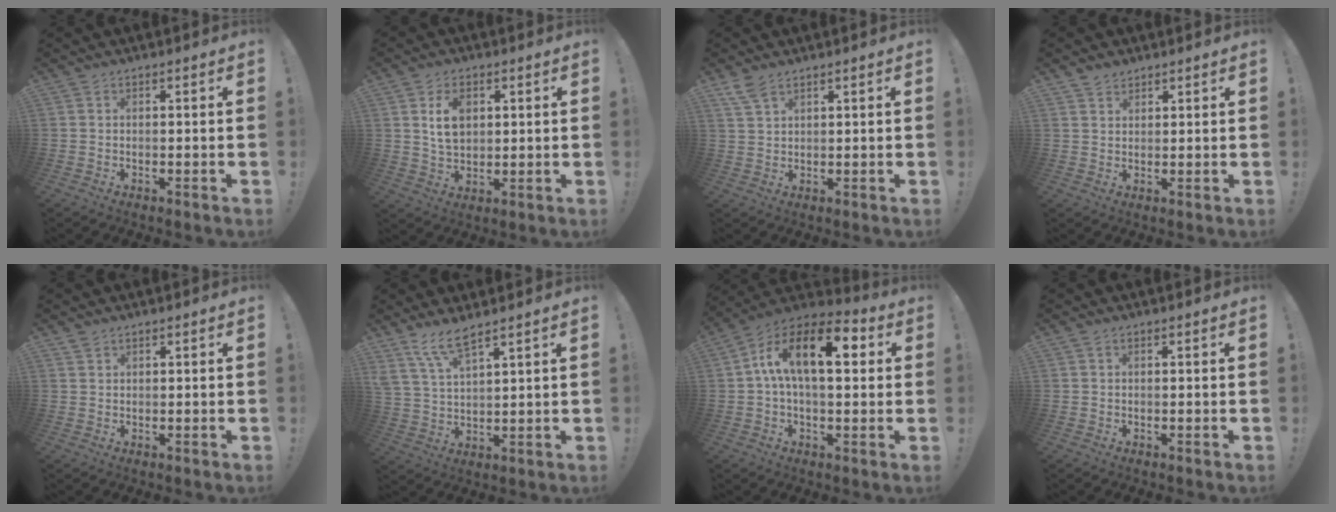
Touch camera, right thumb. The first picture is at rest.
{"total": 7.8, "force": [2.4, 5.4, 5.1], "torque": [-0.070, -0.001, 0.044]}
{"total": 4.7, "force": [3.5, 1.8, 2.5], "torque": [-0.053, -0.013, 0.068]}
{"total": 2.7, "force": [2.2, 1.4, 0.4], "torque": [-0.005, -0.013, 0.041]}
{"total": 1.2, "force": [1.0, 0.5, 0.3], "torque": [0.001, -0.005, 0.019]}
{"total": 8.2, "force": [6.5, 2.0, 4.5], "torque": [-0.094, -0.030, 0.123]}
{"total": 16.3, "force": [3.6, 7.6, 13.9], "torque": [-0.248, 0.003, 0.052]}
{"total": 0.0}